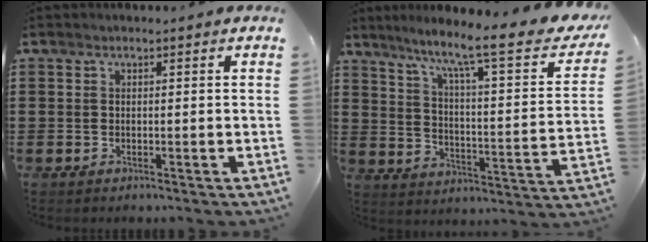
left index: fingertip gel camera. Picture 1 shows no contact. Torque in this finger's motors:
{"motor_torque": [2.14, 0.00, 0.43, 0.21]}